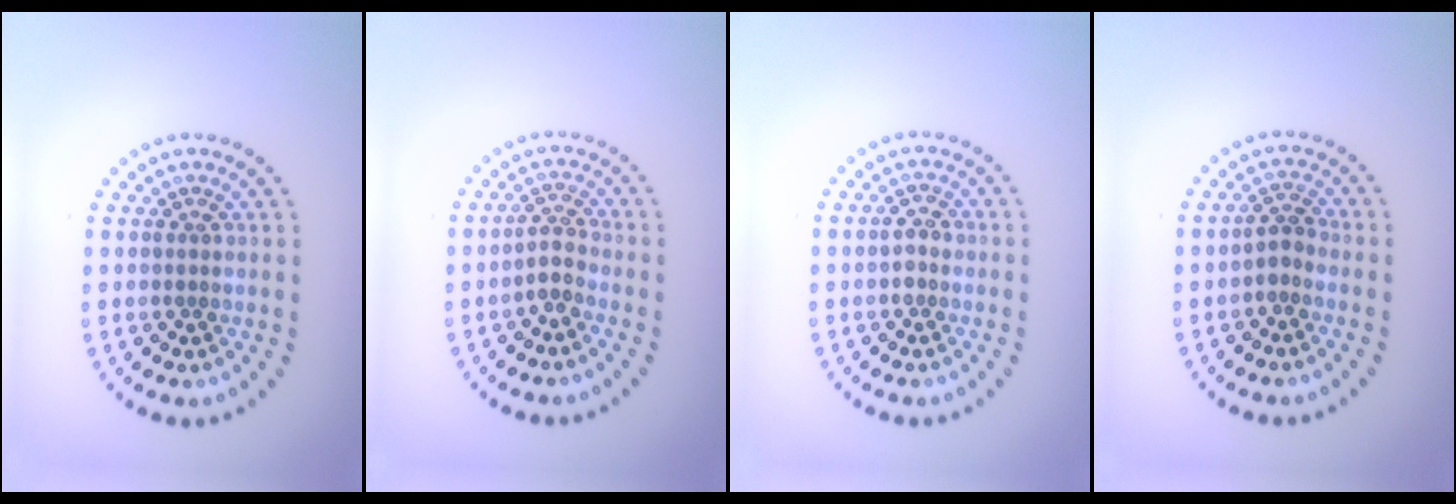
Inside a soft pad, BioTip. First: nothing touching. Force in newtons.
{"total": 1.8, "press": 1.3, "slide": 1.2}
{"total": 1.2, "press": 1.2, "slide": 0.0}
{"total": 1.6, "press": 1.3, "slide": 0.9}